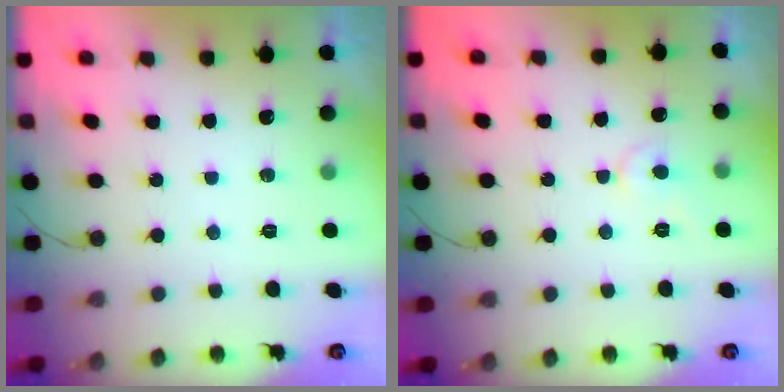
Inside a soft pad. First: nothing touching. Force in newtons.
{"total": 4.0, "press": 4.0, "slide": 0.5}